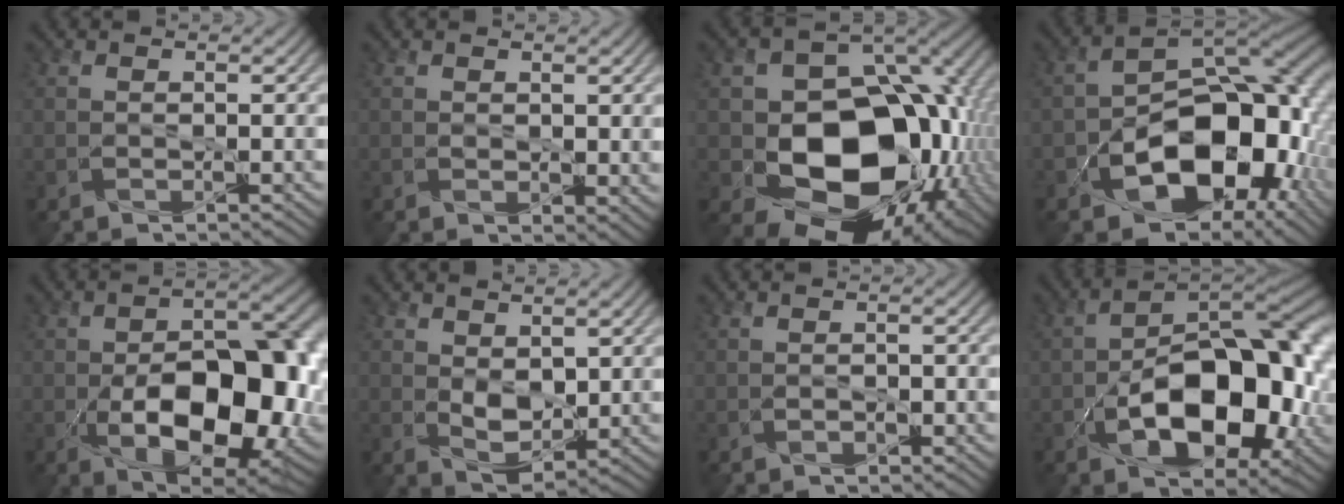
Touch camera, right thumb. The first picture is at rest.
{"total": 3.1, "force": [1.1, 1.8, 2.3], "torque": [-0.039, -0.010, 0.018]}
{"total": 17.0, "force": [-2.3, 12.5, 11.4], "torque": [-0.158, -0.057, 0.002]}
{"total": 15.5, "force": [-5.5, 9.4, 11.1], "torque": [-0.149, -0.036, -0.082]}
{"total": 16.2, "force": [-4.2, 8.5, 13.1], "torque": [-0.162, -0.043, -0.037]}
{"total": 5.2, "force": [1.2, 2.9, 4.1], "torque": [-0.094, -0.010, 0.022]}
{"total": 0.6, "force": [-0.5, -0.2, 0.3], "torque": [0.002, -0.001, -0.006]}
{"total": 15.0, "force": [-4.3, 7.4, 12.3], "torque": [-0.162, -0.018, -0.070]}